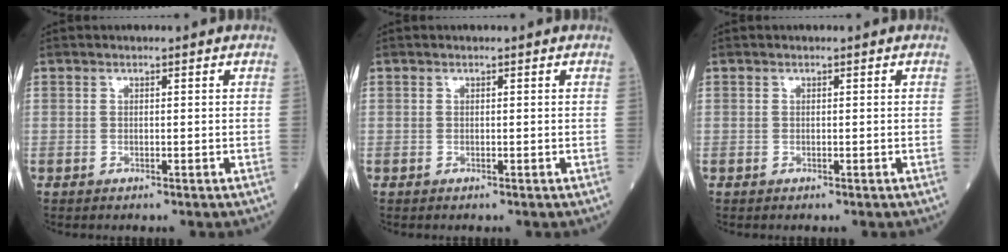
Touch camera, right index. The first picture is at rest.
{"total": 0.0}
{"total": 0.0}